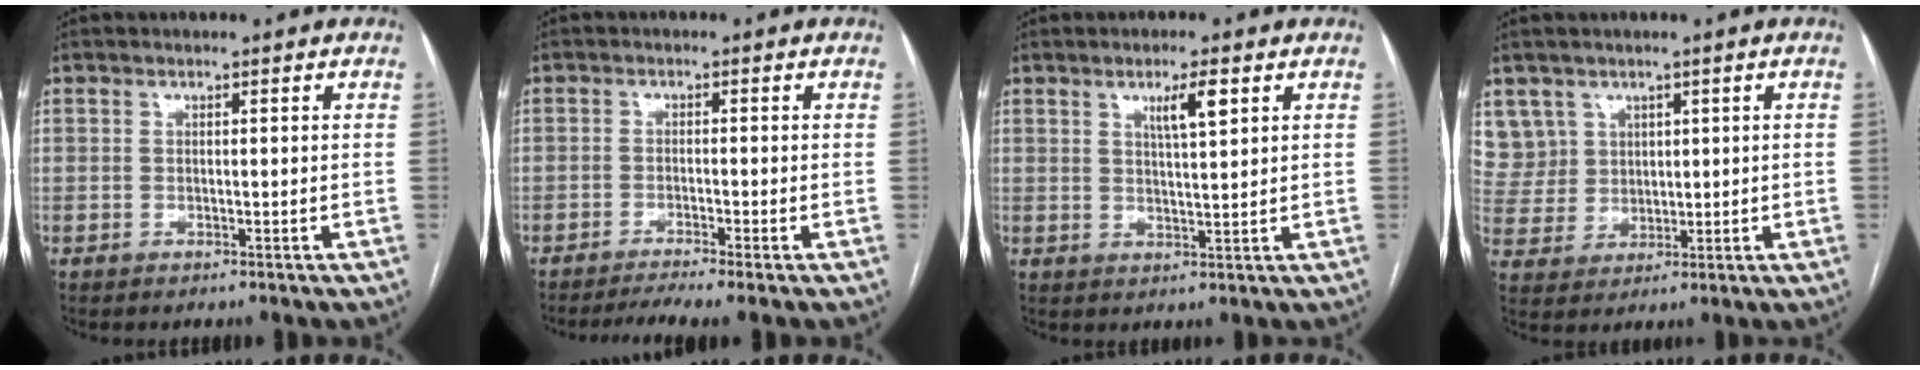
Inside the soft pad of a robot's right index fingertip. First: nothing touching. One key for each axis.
{"total": 4.6, "fx": -3.7, "fy": -0.6, "fz": 2.7, "tx": -0.045, "ty": -0.003, "tz": -0.061}
{"total": 4.4, "fx": 2.2, "fy": 0.5, "fz": 3.7, "tx": -0.064, "ty": -0.001, "tz": 0.038}
{"total": 7.8, "fx": 4.2, "fy": 6.5, "fz": 0.2, "tx": -0.007, "ty": 0.017, "tz": 0.097}